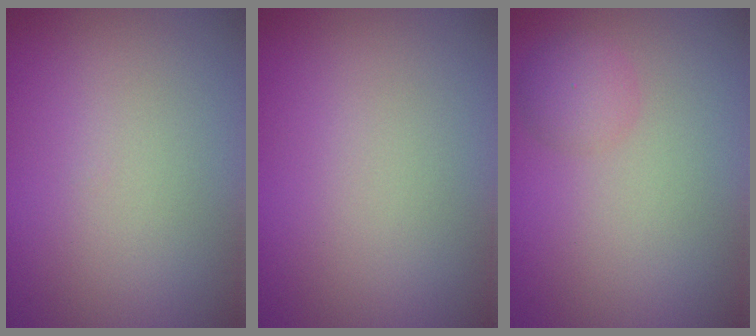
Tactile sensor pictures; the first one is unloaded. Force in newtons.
{"total": 0.0}
{"total": 2.0, "press": 2.0, "slide": 0.0}